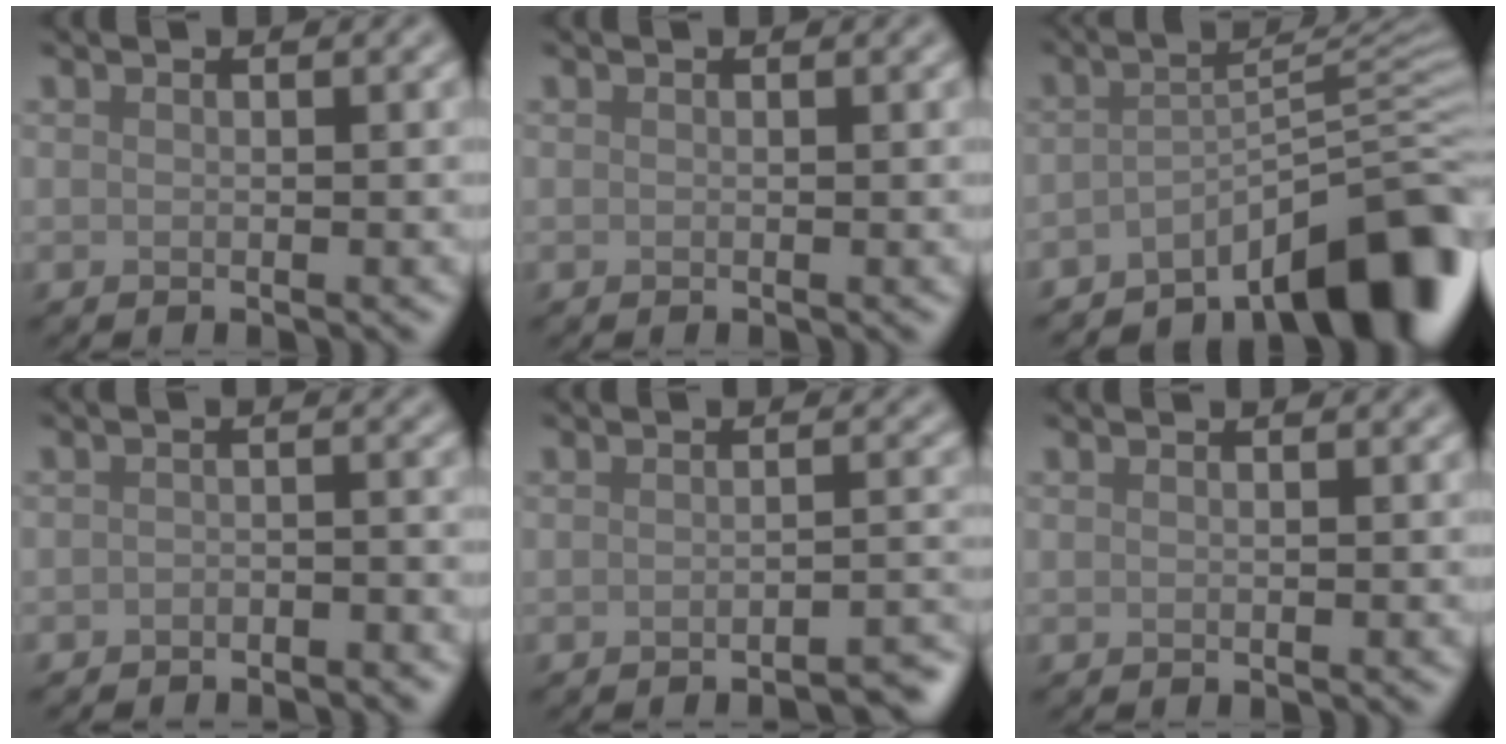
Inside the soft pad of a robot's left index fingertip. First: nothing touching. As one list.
[{"total": 0.0}, {"total": 10.3, "force": [-6.5, 2.7, 7.6], "torque": [-0.087, 0.005, -0.109]}, {"total": 1.9, "force": [-1.7, 0.7, 0.5], "torque": [-0.002, 0.006, -0.026]}, {"total": 3.0, "force": [-2.3, 0.6, 1.9], "torque": [-0.012, 0.010, -0.035]}, {"total": 0.0}]